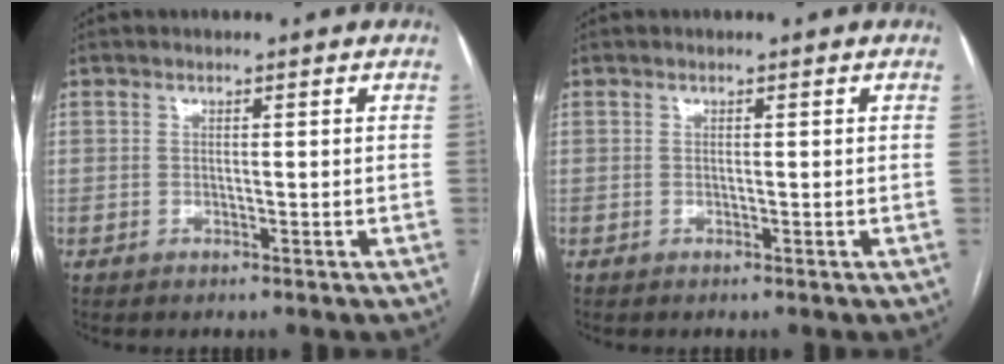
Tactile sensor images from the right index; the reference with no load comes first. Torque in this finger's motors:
{"motor_torque": [0.00, 0.00, 0.01, 0.00]}